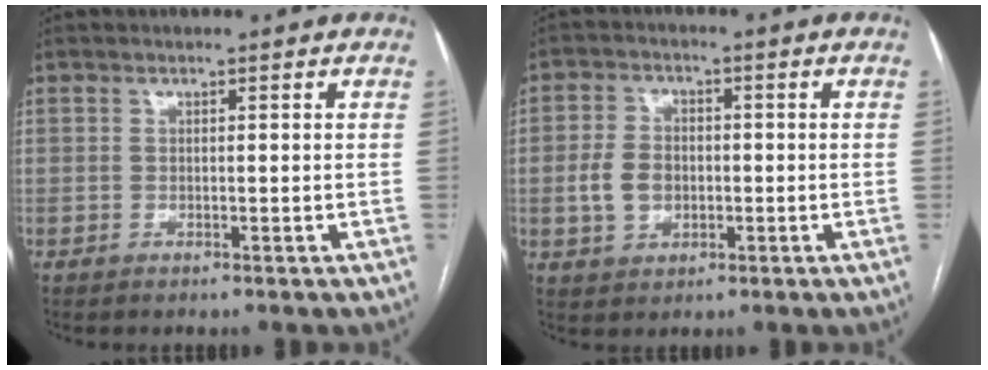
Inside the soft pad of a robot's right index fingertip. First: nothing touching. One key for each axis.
{"total": 5.8, "fx": -0.7, "fy": 4.3, "fz": 3.8, "tx": -0.081, "ty": 0.014, "tz": -0.008}